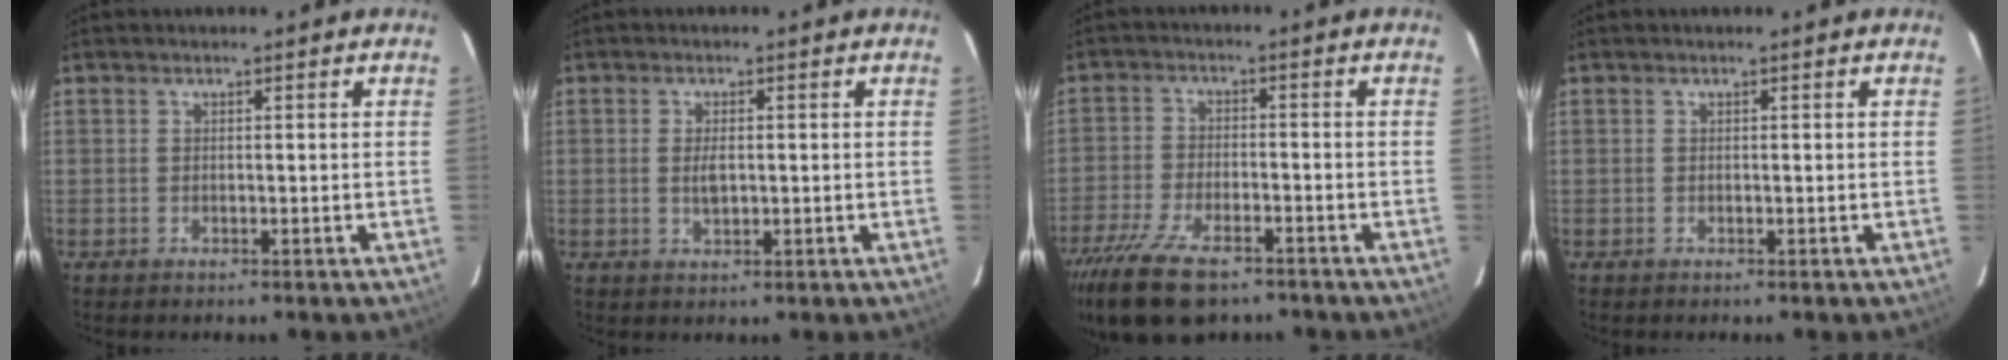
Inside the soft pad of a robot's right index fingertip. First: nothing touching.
{"total": 2.8, "force": [0.0, 1.4, 2.5], "torque": [-0.046, -0.002, 0.001]}
{"total": 13.7, "force": [-9.8, 5.4, 7.9], "torque": [-0.185, -0.032, -0.179]}
{"total": 0.0}